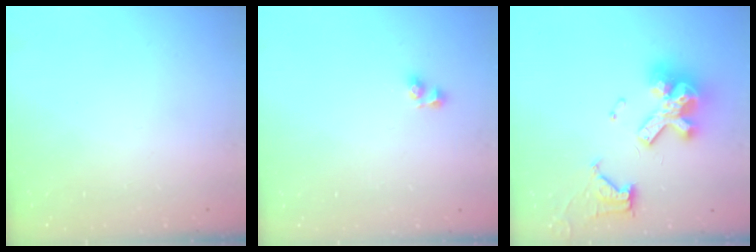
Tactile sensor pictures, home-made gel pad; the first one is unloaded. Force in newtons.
{"total": 4.5, "press": 4.5, "slide": 0.4}
{"total": 15.7, "press": 15.6, "slide": 1.7}